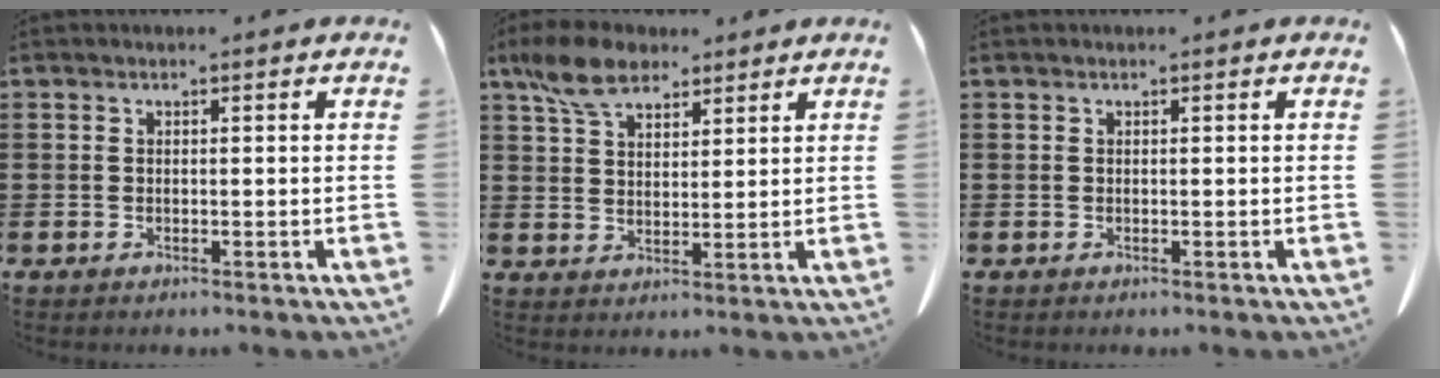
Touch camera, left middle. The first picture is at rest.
{"total": 7.6, "force": [5.5, 3.7, 3.7], "torque": [-0.093, 0.001, 0.105]}
{"total": 0.0}